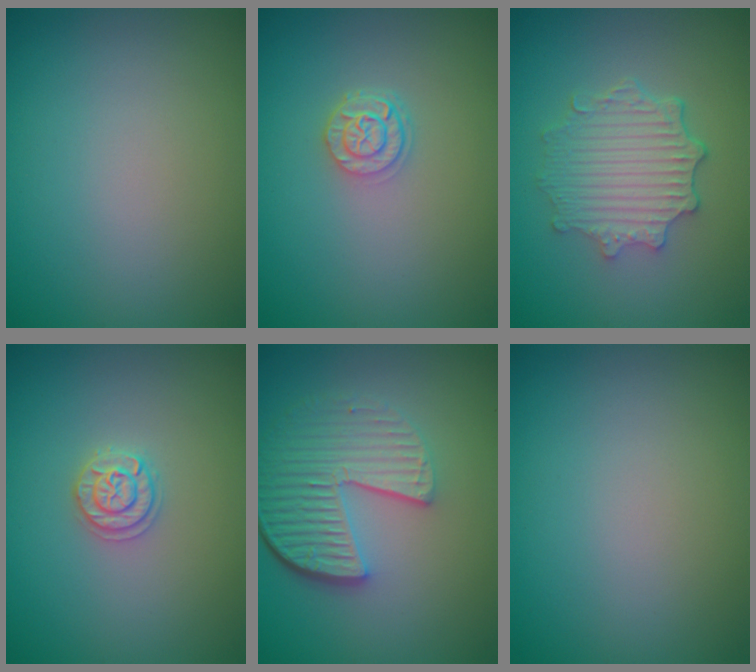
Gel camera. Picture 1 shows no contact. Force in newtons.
{"total": 2.3, "press": 1.9, "slide": 1.4}
{"total": 4.9, "press": 3.9, "slide": 2.9}
{"total": 1.7, "press": 1.7, "slide": 0.2}
{"total": 5.9, "press": 4.3, "slide": 4.1}
{"total": 0.0}